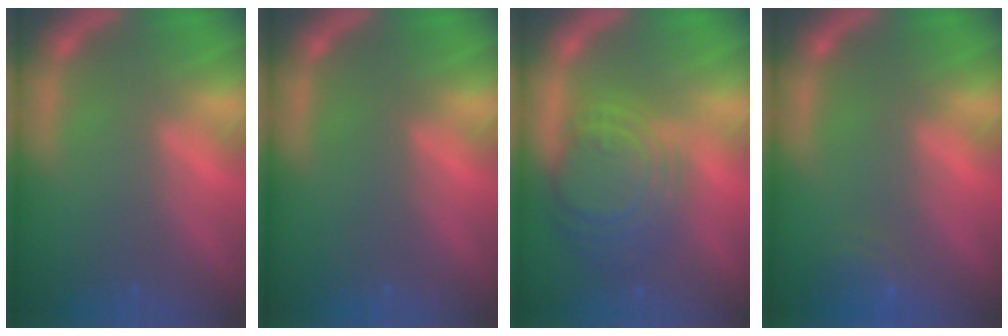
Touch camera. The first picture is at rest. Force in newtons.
{"total": 0.0}
{"total": 9.5}
{"total": 2.5}